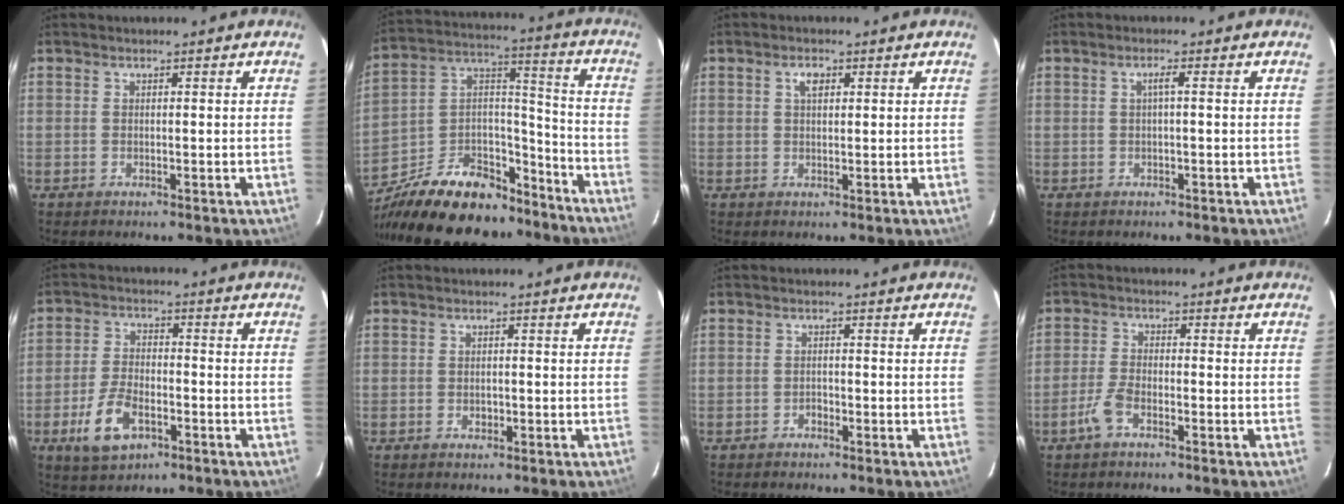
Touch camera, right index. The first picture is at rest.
{"total": 24.3, "force": [-18.0, 11.5, 11.5], "torque": [-0.232, 0.047, -0.273]}
{"total": 2.2, "force": [0.9, 1.2, 1.6], "torque": [-0.029, 0.006, 0.015]}
{"total": 1.3, "force": [0.0, -0.2, 1.3], "torque": [-0.023, 0.004, -0.001]}
{"total": 9.6, "force": [-4.3, 5.1, 6.9], "torque": [-0.153, -0.001, -0.073]}
{"total": 1.3, "force": [-0.5, 1.0, 0.7], "torque": [-0.011, 0.001, -0.006]}
{"total": 1.1, "force": [-0.8, 0.6, 0.1], "torque": [-0.004, 0.002, -0.014]}
{"total": 4.2, "force": [-2.7, 1.6, 2.8], "torque": [-0.075, 0.001, -0.054]}